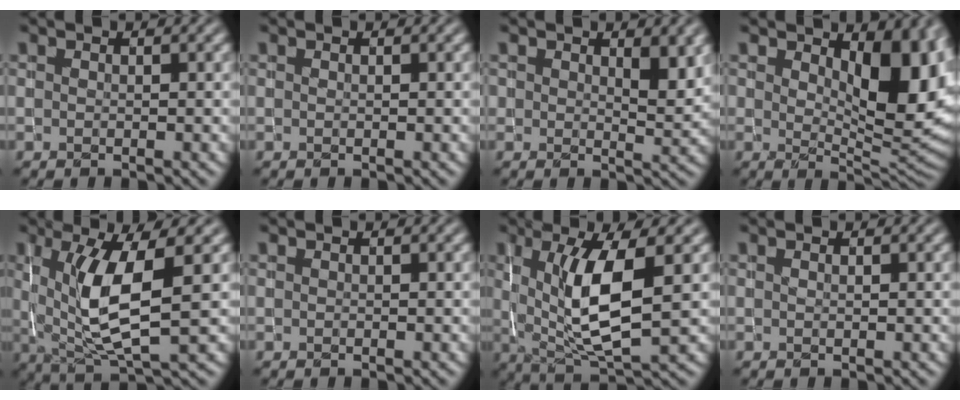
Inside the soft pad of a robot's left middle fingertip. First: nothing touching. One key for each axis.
{"total": 0.0}
{"total": 3.0, "fx": 1.3, "fy": 1.4, "fz": 2.3, "tx": -0.034, "ty": -0.007, "tz": 0.025}
{"total": 8.7, "fx": 2.8, "fy": 4.3, "fz": 7.1, "tx": -0.096, "ty": -0.015, "tz": 0.042}
{"total": 7.4, "fx": 0.7, "fy": 2.0, "fz": 7.1, "tx": -0.136, "ty": -0.012, "tz": 0.020}
{"total": 0.0}
{"total": 7.7, "fx": 0.8, "fy": 2.2, "fz": 7.3, "tx": -0.133, "ty": -0.011, "tz": 0.020}
{"total": 0.0}